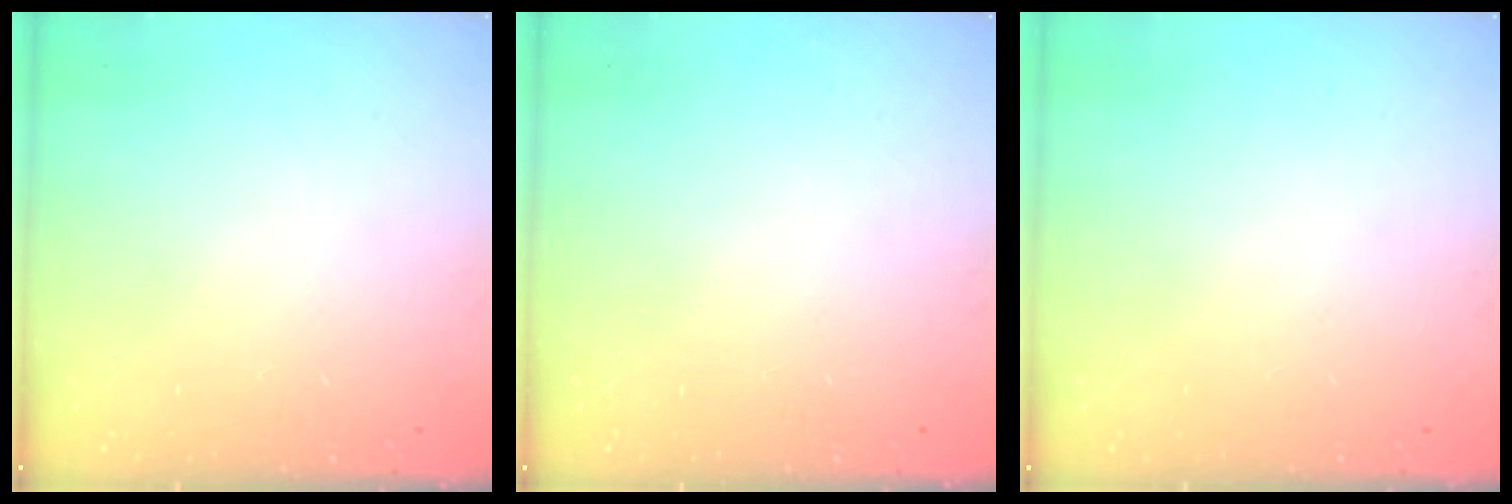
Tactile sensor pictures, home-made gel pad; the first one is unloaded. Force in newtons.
{"total": 0.0}
{"total": 0.0}